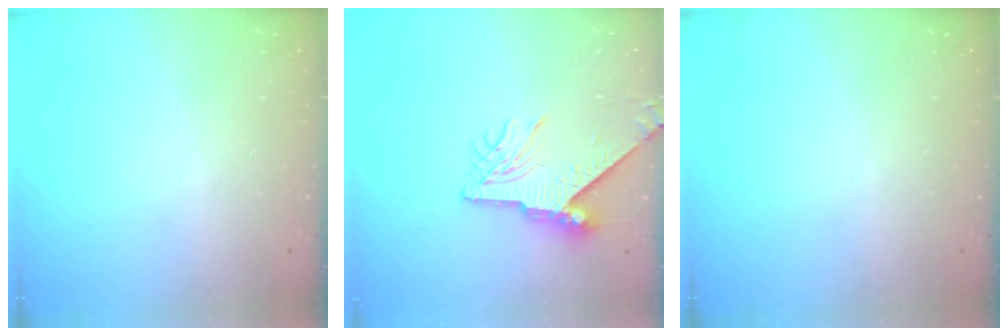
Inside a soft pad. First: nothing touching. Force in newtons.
{"total": 9.4, "press": 9.3, "slide": 0.8}
{"total": 0.0}